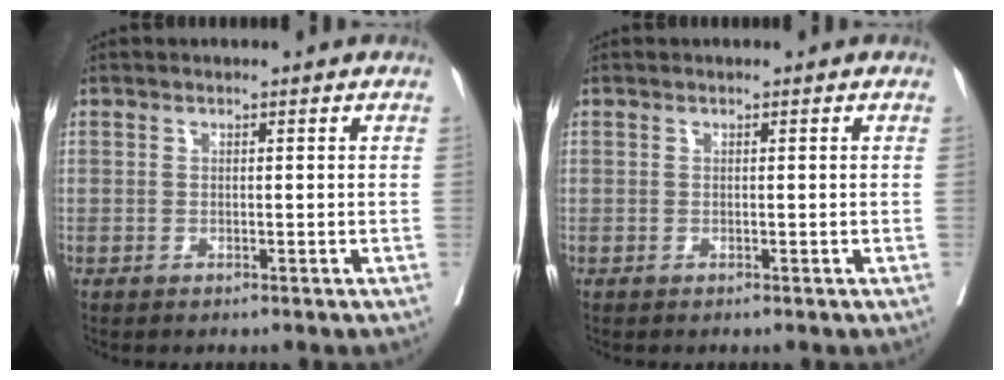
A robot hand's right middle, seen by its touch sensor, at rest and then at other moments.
{"total": 0.0}